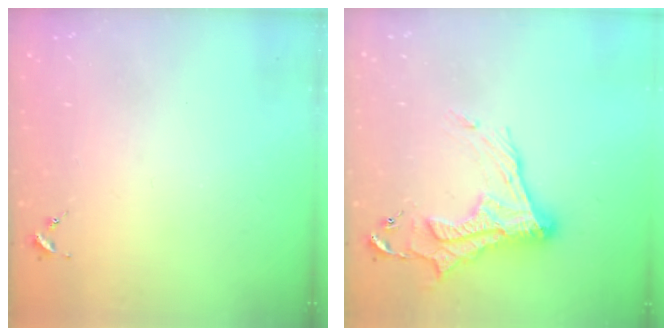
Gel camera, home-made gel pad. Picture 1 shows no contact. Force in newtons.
{"total": 17.8, "press": 17.7, "slide": 1.6}